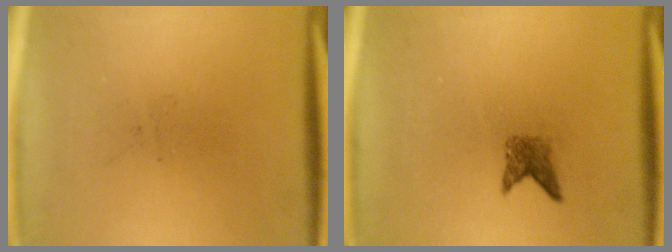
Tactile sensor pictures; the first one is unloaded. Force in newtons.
{"total": 1.9}